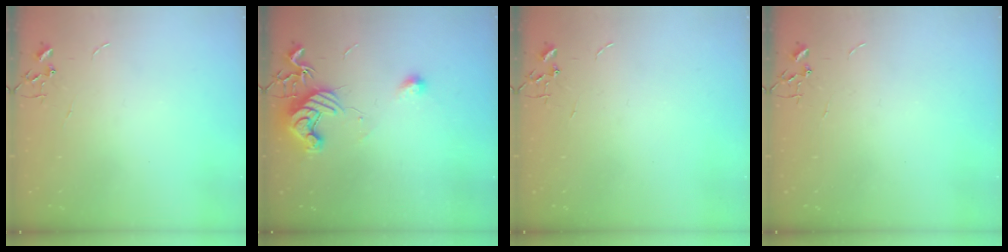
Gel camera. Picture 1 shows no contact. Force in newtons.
{"total": 12.1, "press": 12.1, "slide": 0.8}
{"total": 0.0}
{"total": 0.0}